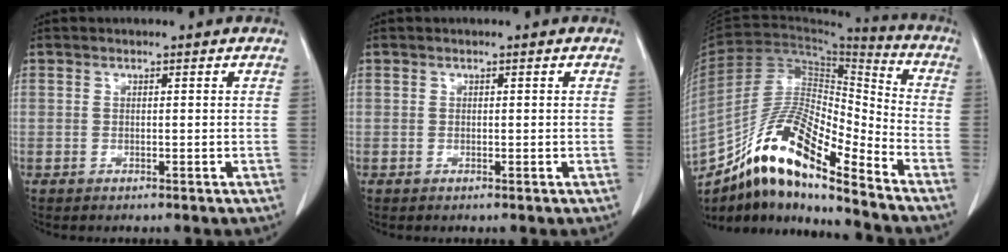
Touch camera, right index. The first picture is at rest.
{"total": 0.0}
{"total": 17.6, "force": [-13.0, 2.6, 11.6], "torque": [-0.217, 0.014, -0.233]}